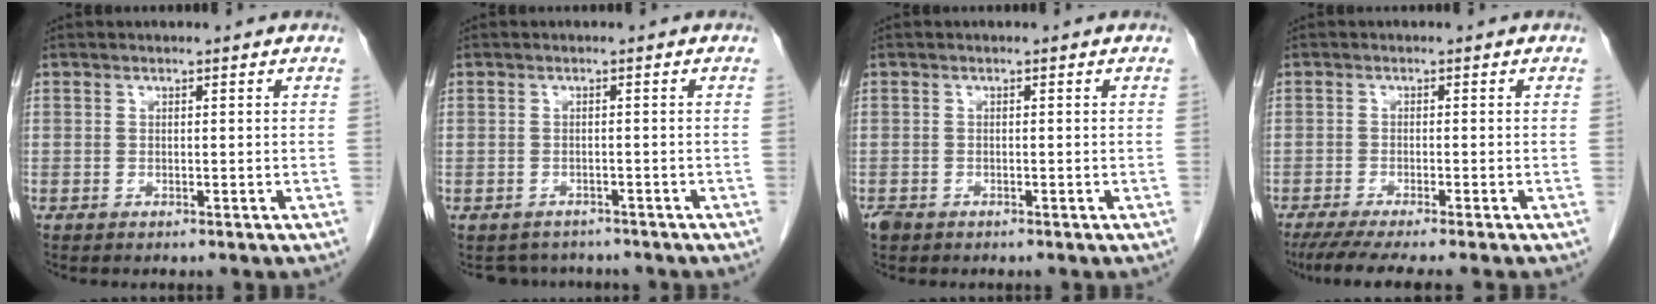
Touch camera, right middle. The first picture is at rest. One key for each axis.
{"total": 3.9, "fx": -3.5, "fy": 1.7, "fz": -0.2, "tx": 0.003, "ty": 0.004, "tz": -0.047}
{"total": 1.2, "fx": -0.9, "fy": 0.7, "fz": 0.4, "tx": -0.014, "ty": 0.000, "tz": -0.016}
{"total": 8.0, "fx": -6.8, "fy": -0.5, "fz": 4.3, "tx": -0.052, "ty": -0.021, "tz": -0.106}